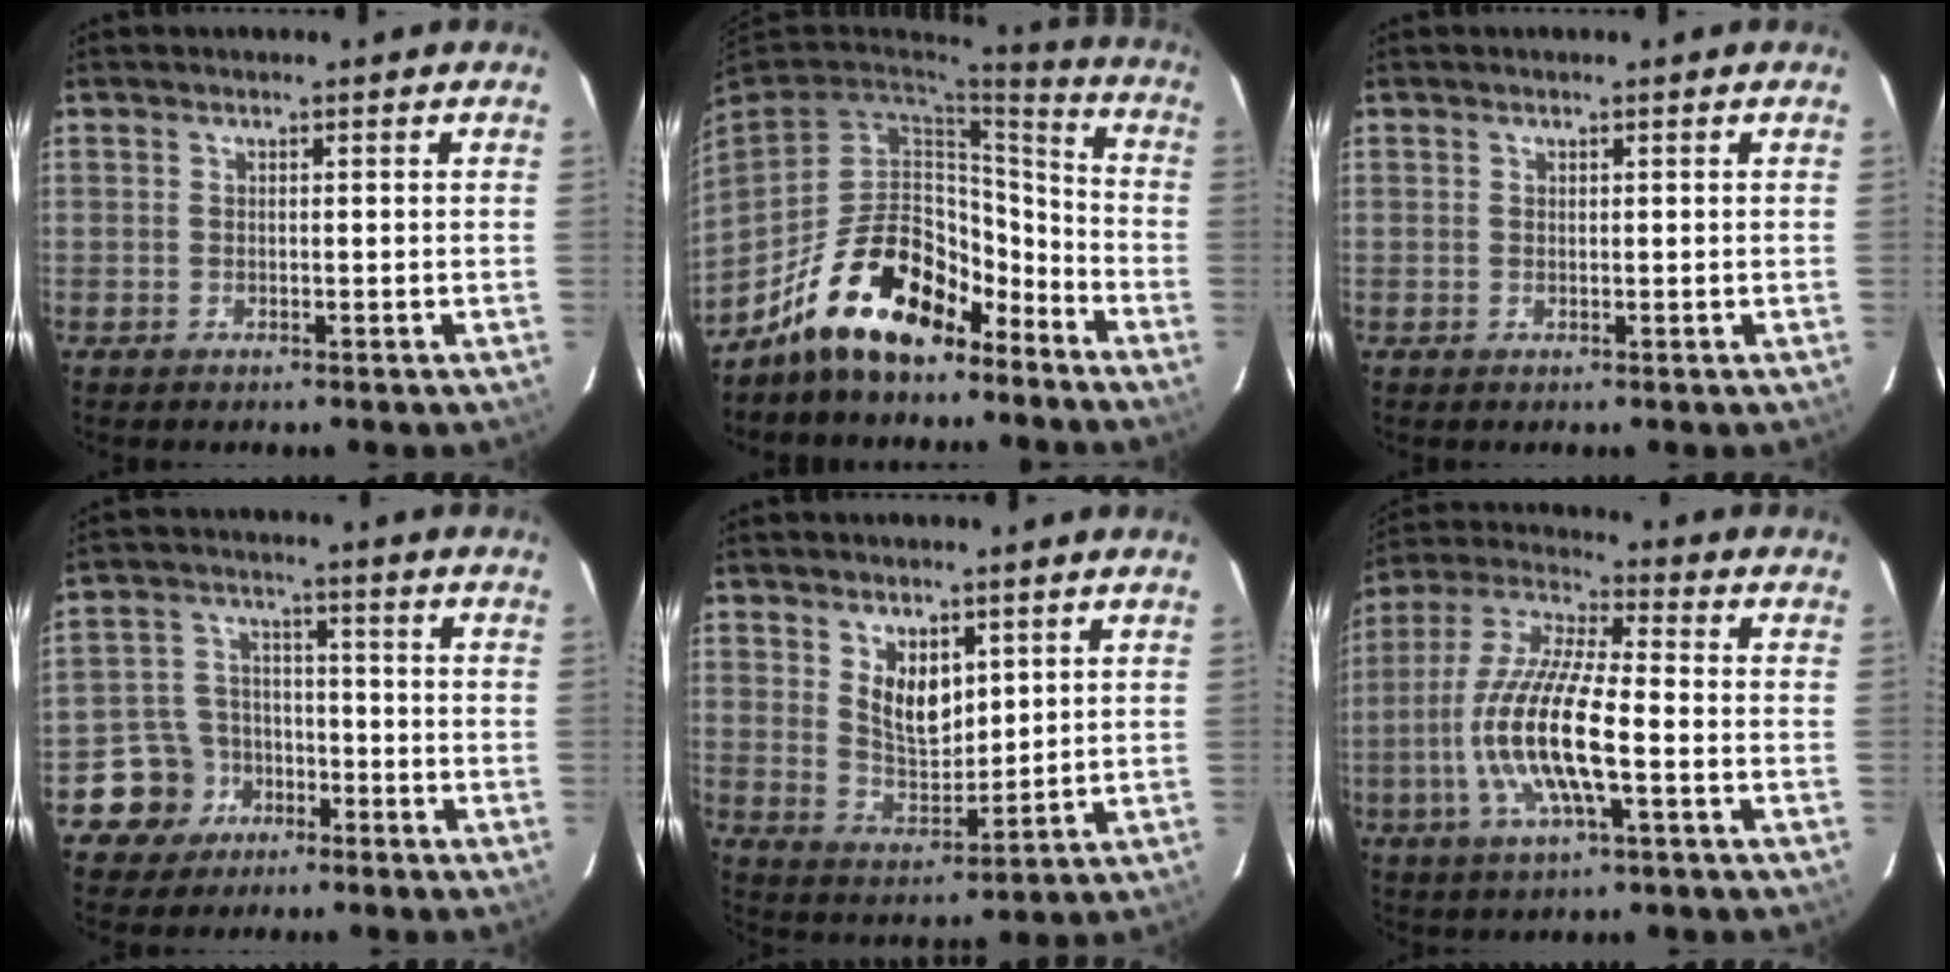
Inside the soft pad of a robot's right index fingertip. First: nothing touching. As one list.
[{"total": 18.6, "force": [-13.3, 8.6, 9.8], "torque": [-0.189, 0.036, -0.207]}, {"total": 0.0}, {"total": 8.3, "force": [-4.7, 6.8, 0.8], "torque": [-0.045, 0.029, -0.072]}, {"total": 7.7, "force": [3.5, 4.4, 5.3], "torque": [-0.088, -0.004, 0.075]}, {"total": 15.9, "force": [-3.9, 3.4, 15.1], "torque": [-0.307, -0.007, -0.078]}]